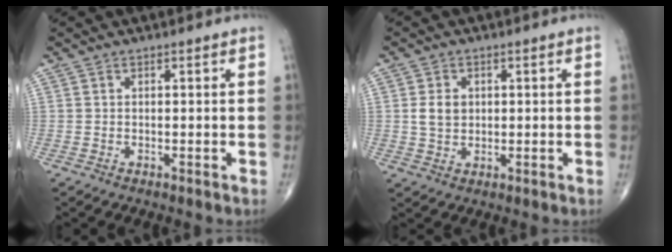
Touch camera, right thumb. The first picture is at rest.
{"total": 4.0, "force": [0.6, 3.1, 2.4], "torque": [-0.031, -0.001, 0.014]}